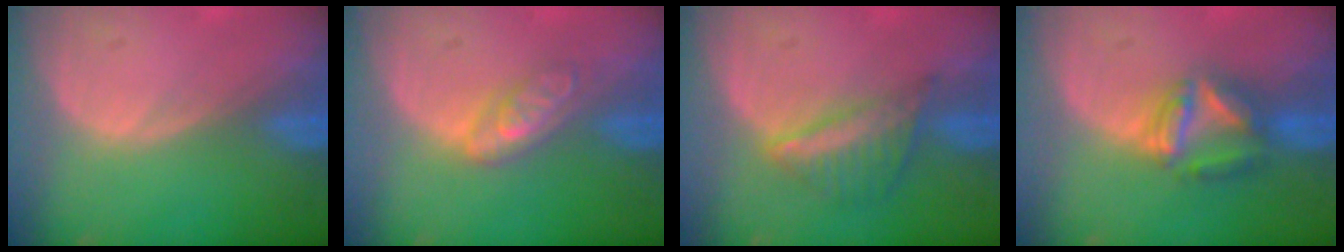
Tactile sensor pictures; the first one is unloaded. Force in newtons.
{"total": 4.8, "press": 4.3, "slide": 2.1}
{"total": 6.2, "press": 5.4, "slide": 2.9}
{"total": 6.2, "press": 6.0, "slide": 1.5}